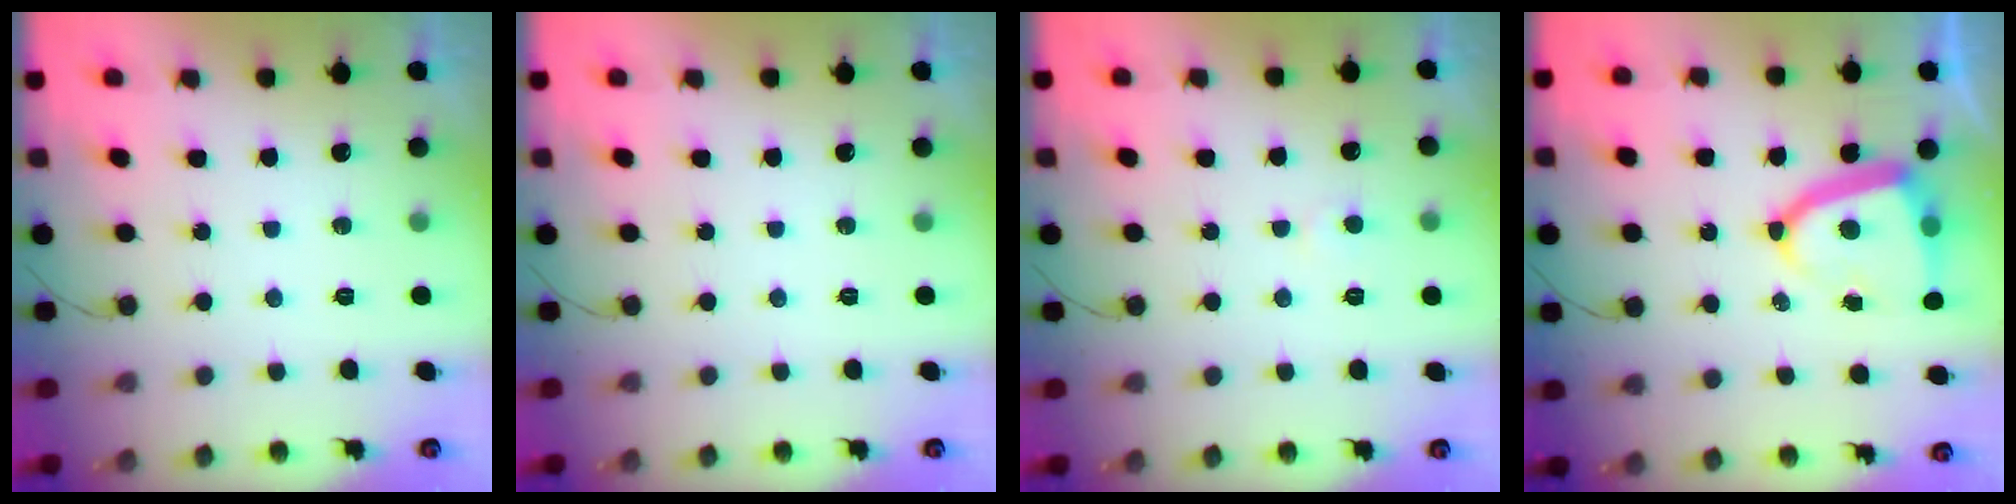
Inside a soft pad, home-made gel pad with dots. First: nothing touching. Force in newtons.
{"total": 0.0}
{"total": 3.2, "press": 3.2, "slide": 0.4}
{"total": 12.1, "press": 12.0, "slide": 1.5}